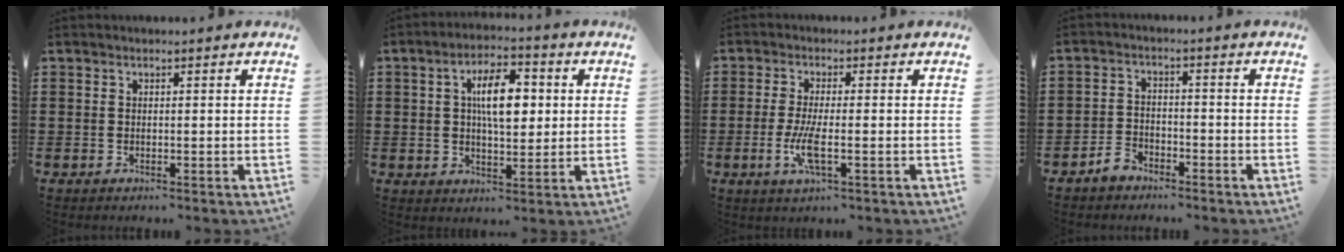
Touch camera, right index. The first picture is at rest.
{"total": 8.2, "force": [1.6, 3.8, 7.1], "torque": [-0.121, 0.007, 0.018]}
{"total": 5.2, "force": [-1.5, 1.0, 4.9], "torque": [-0.111, -0.012, -0.033]}
{"total": 3.1, "force": [-2.7, 1.5, 0.7], "torque": [-0.025, 0.006, -0.057]}